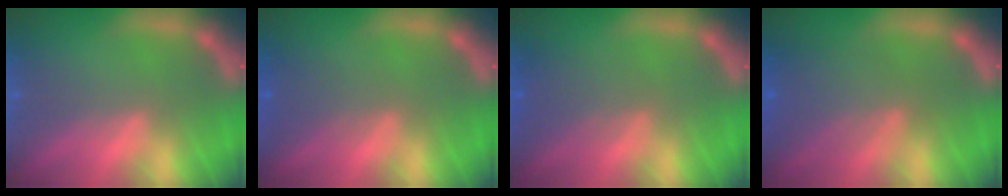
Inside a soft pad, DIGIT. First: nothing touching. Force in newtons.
{"total": 2.4}
{"total": 2.9}
{"total": 5.1}